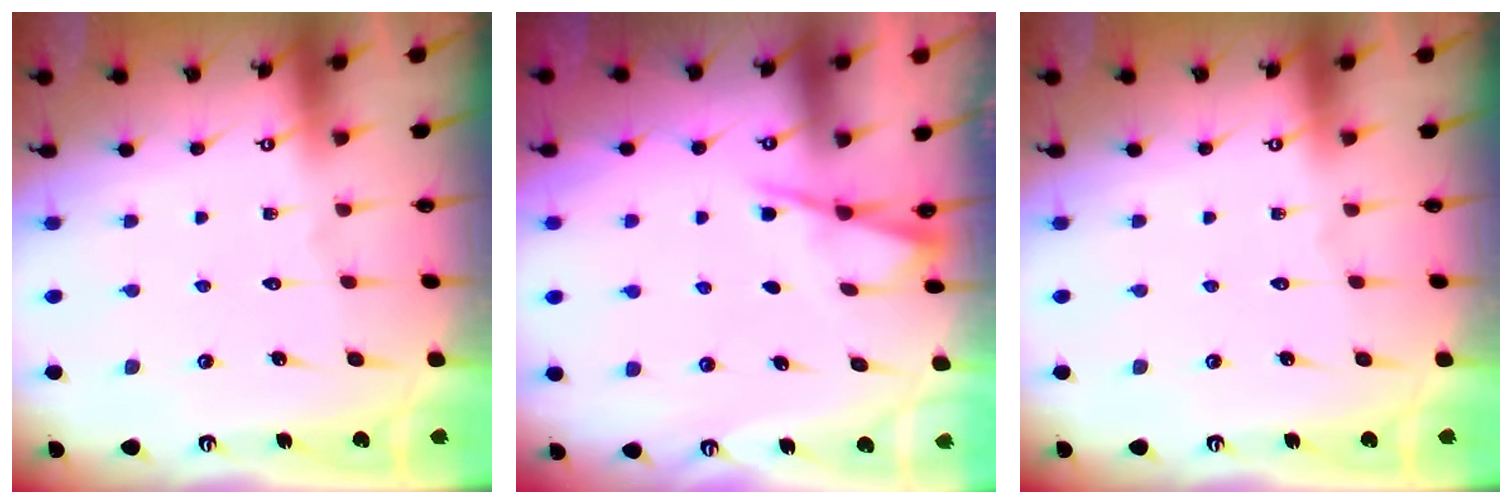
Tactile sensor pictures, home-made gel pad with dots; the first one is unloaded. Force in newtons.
{"total": 2.3, "press": 2.2, "slide": 0.4}
{"total": 0.0}